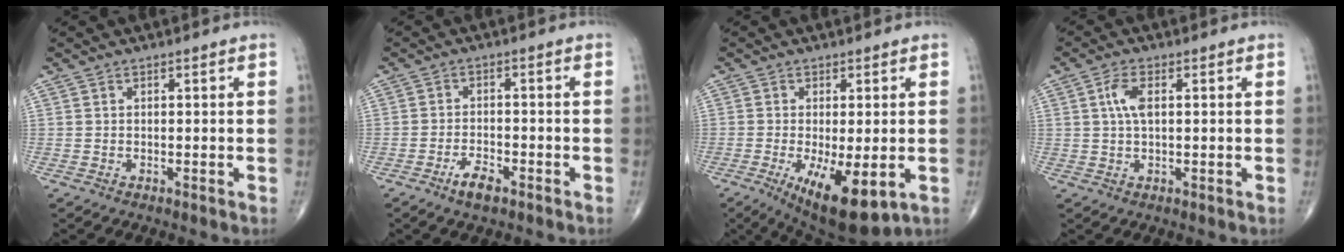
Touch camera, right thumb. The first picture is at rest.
{"total": 3.9, "force": [-2.6, 1.5, 2.6], "torque": [-0.046, 0.013, -0.044]}
{"total": 12.3, "force": [-4.0, 4.3, 10.8], "torque": [-0.169, -0.023, -0.049]}
{"total": 4.1, "force": [0.9, 1.8, 3.6], "torque": [-0.080, 0.006, 0.016]}